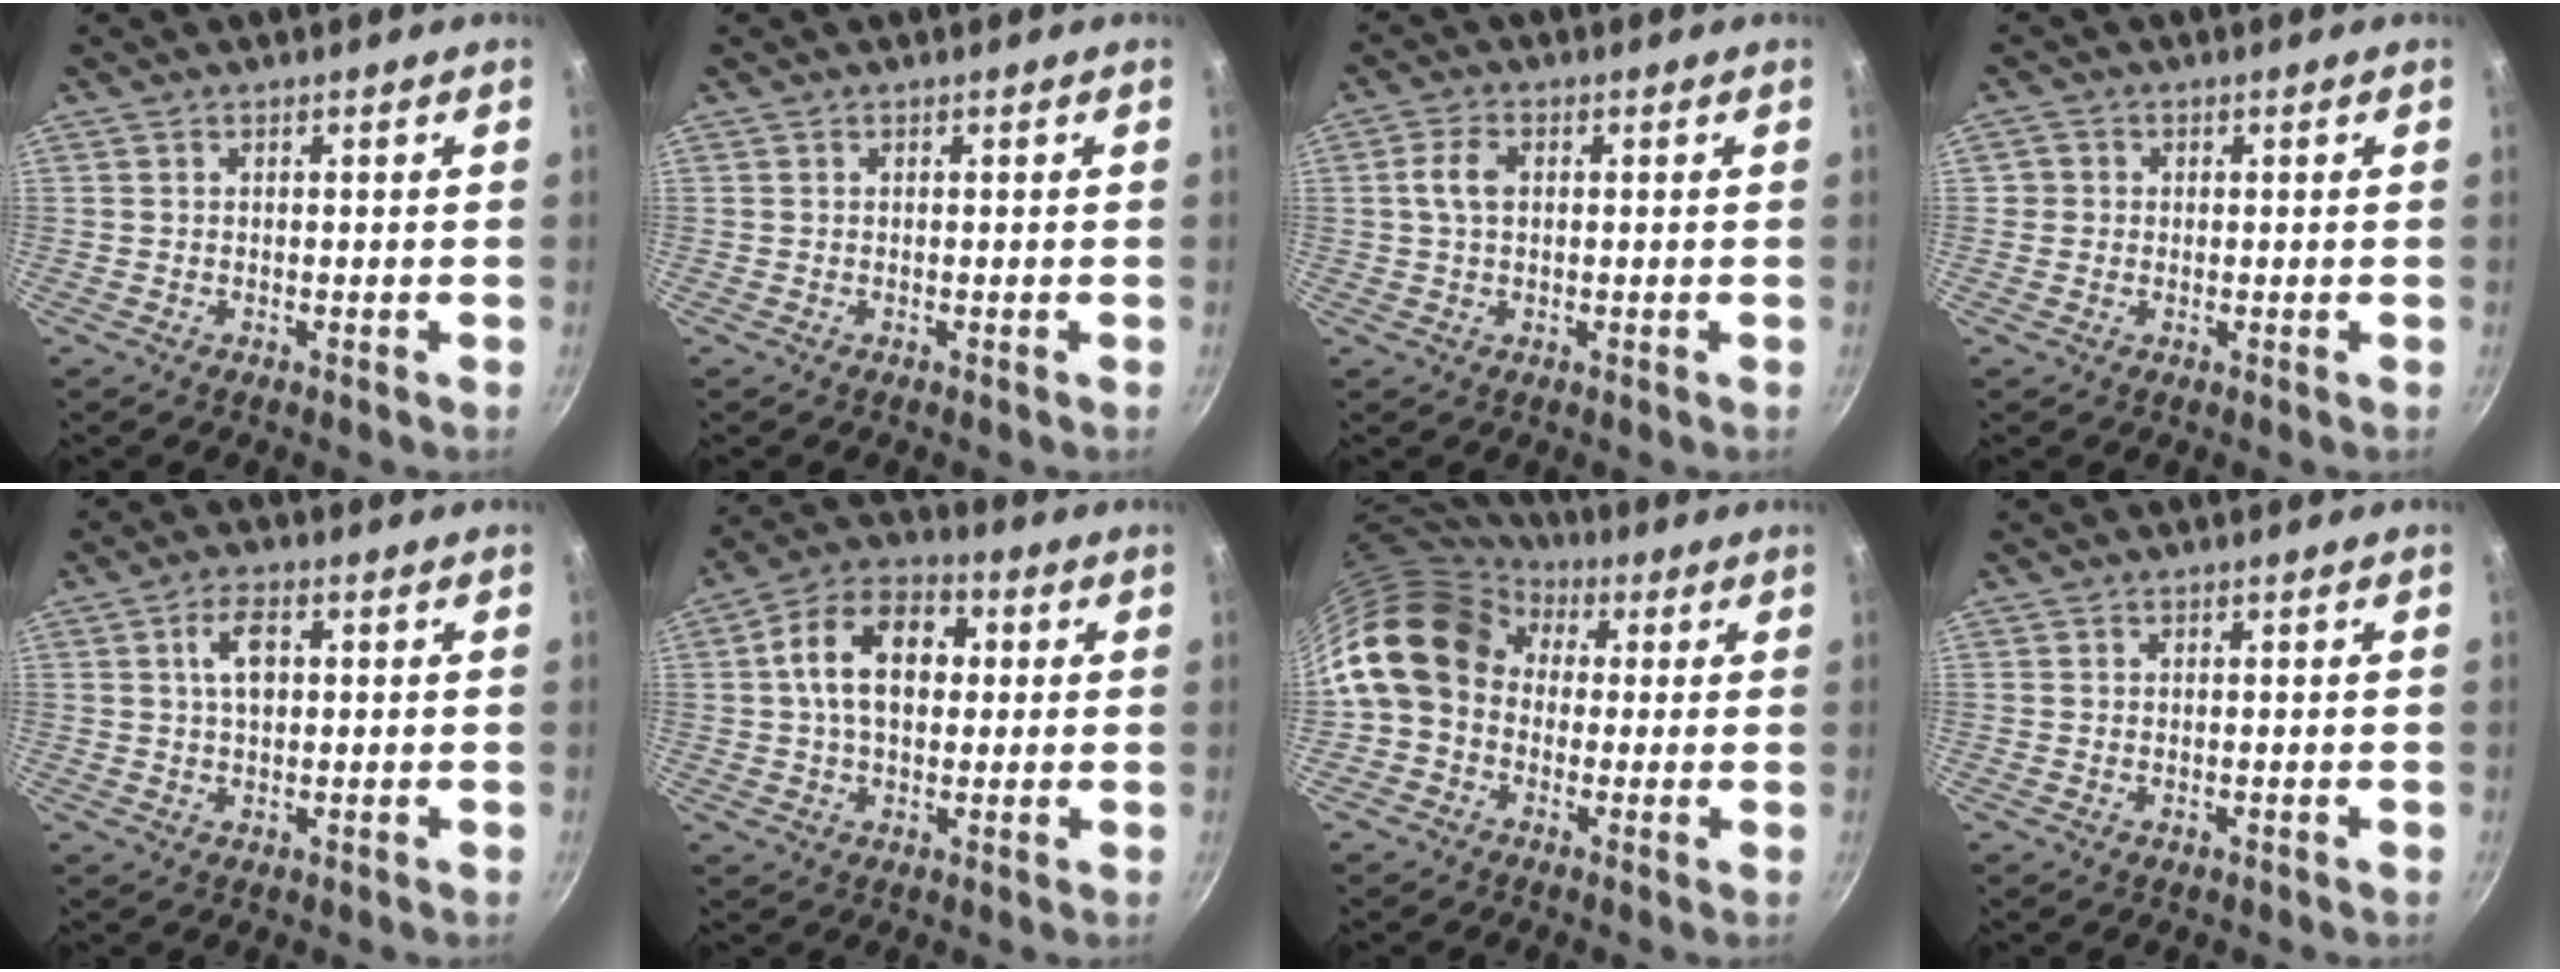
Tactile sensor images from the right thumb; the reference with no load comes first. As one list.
[{"total": 0.0}, {"total": 4.6, "force": [0.7, 2.8, 3.5], "torque": [-0.070, 0.010, 0.010]}, {"total": 2.1, "force": [-0.1, 2.0, 0.5], "torque": [0.006, 0.006, -0.005]}, {"total": 5.5, "force": [1.0, 3.0, 4.5], "torque": [-0.071, 0.005, 0.015]}, {"total": 13.6, "force": [1.8, 9.2, 9.9], "torque": [-0.134, 0.024, 0.013]}, {"total": 14.8, "force": [2.2, 11.9, 8.4], "torque": [-0.138, 0.030, 0.020]}, {"total": 0.8, "force": [-0.2, 0.5, 0.5], "torque": [-0.007, 0.000, -0.005]}]